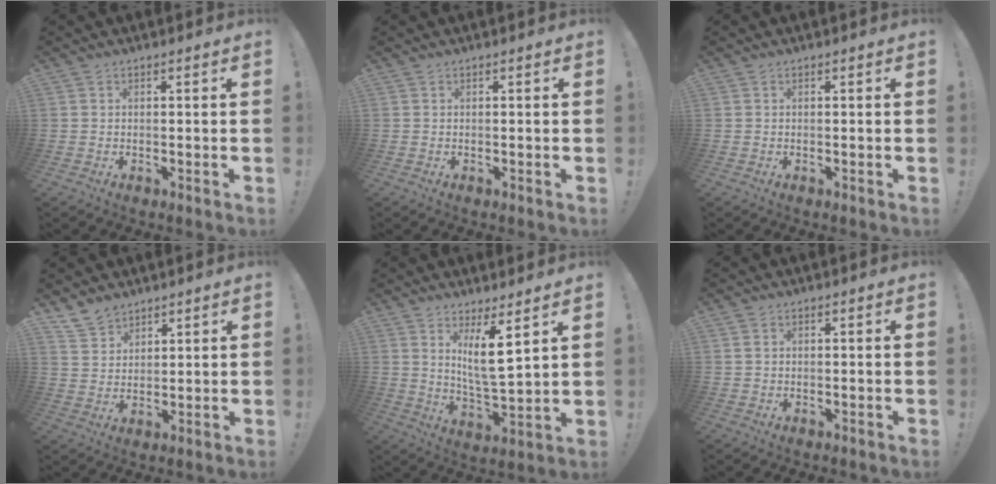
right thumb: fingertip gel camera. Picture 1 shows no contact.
{"total": 0.0}
{"total": 0.0}
{"total": 6.9, "force": [5.7, 3.7, 1.1], "torque": [-0.027, -0.036, 0.113]}
{"total": 10.7, "force": [5.0, 1.9, 9.3], "torque": [-0.158, -0.035, 0.082]}
{"total": 0.9, "force": [0.4, 0.7, 0.5], "torque": [-0.005, 0.000, 0.007]}